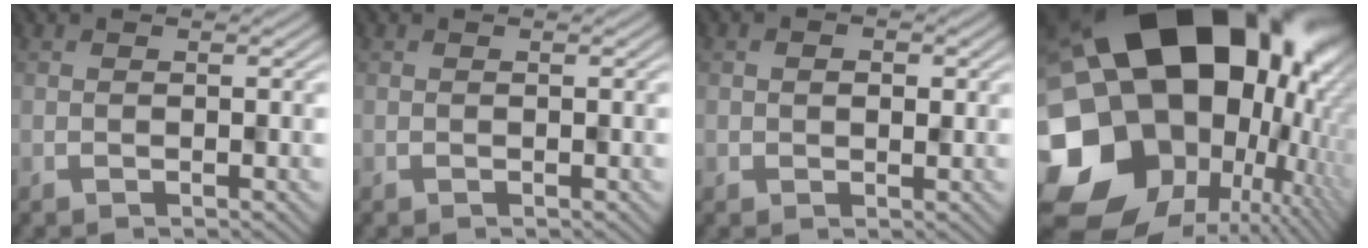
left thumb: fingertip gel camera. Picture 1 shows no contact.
{"total": 0.0}
{"total": 0.9, "force": [0.5, 0.8, -0.1], "torque": [0.003, 0.000, 0.010]}
{"total": 24.1, "force": [2.3, 19.8, 13.6], "torque": [-0.274, -0.042, 0.031]}